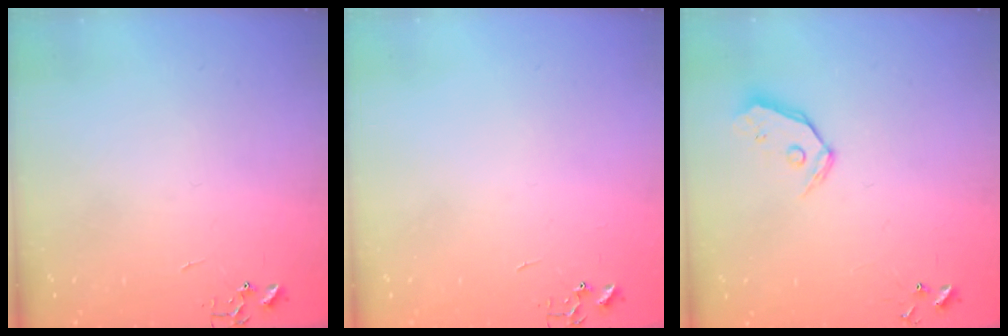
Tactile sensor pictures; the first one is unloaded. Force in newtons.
{"total": 0.0}
{"total": 7.7, "press": 7.6, "slide": 0.9}